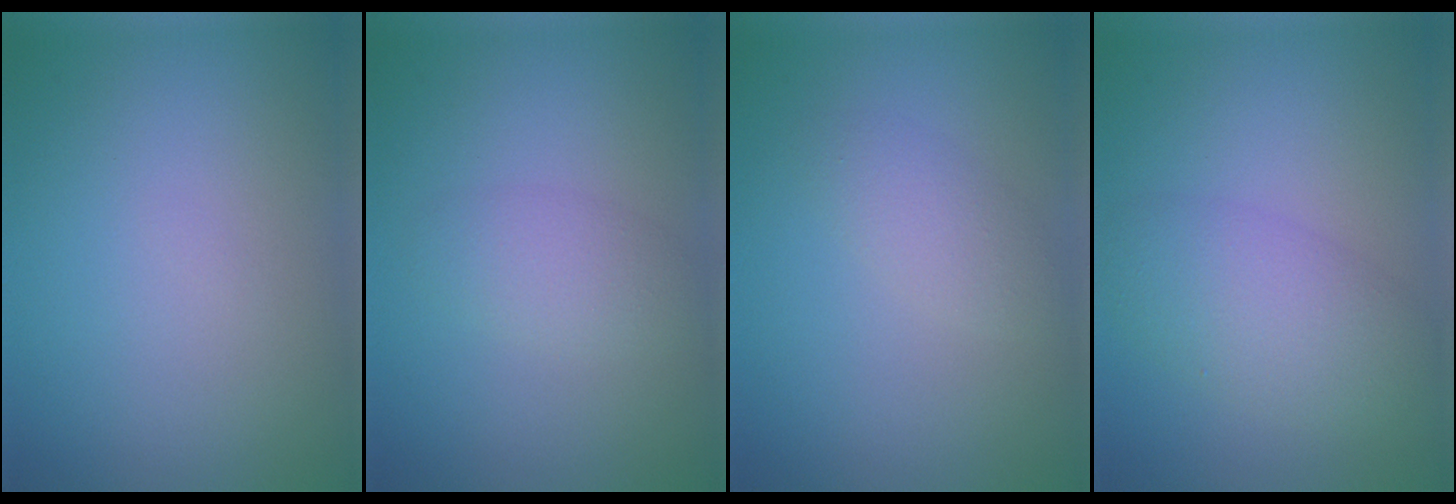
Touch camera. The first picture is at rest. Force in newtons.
{"total": 2.1, "press": 2.1, "slide": 0.1}
{"total": 1.9, "press": 1.9, "slide": 0.1}
{"total": 4.5, "press": 4.5, "slide": 0.2}